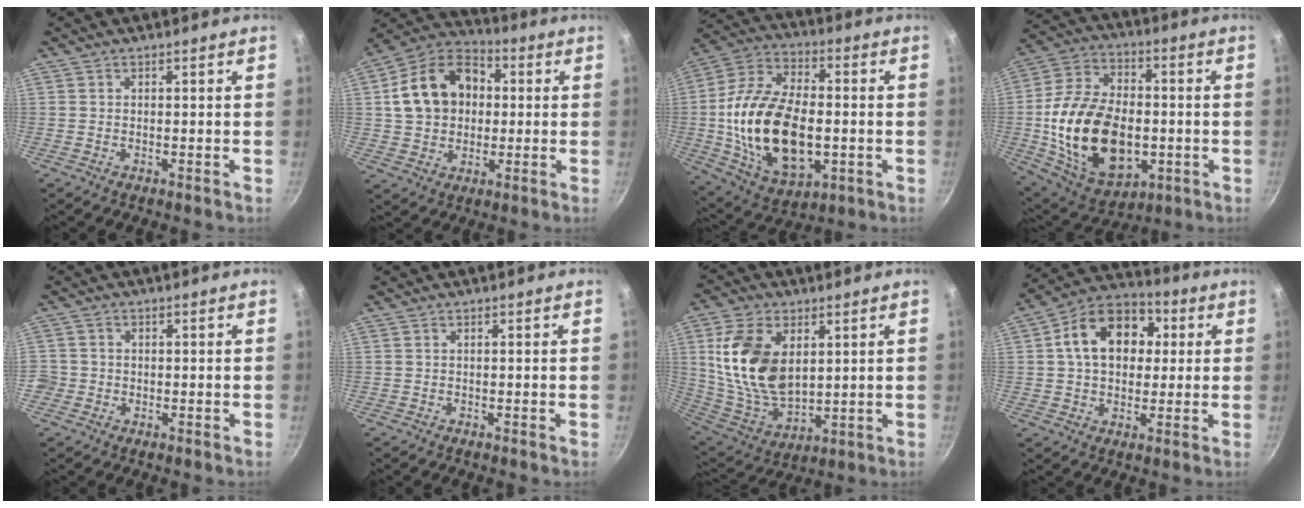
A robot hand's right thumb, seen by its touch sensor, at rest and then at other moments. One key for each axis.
{"total": 16.5, "fx": 2.1, "fy": 12.7, "fz": 10.2, "tx": -0.151, "ty": 0.031, "tz": 0.025}
{"total": 24.0, "fx": -2.3, "fy": 13.9, "fz": 19.4, "tx": -0.353, "ty": 0.018, "tz": -0.033}
{"total": 23.4, "fx": -2.9, "fy": 14.9, "fz": 17.8, "tx": -0.308, "ty": 0.016, "tz": -0.036}
{"total": 3.1, "fx": -0.9, "fy": 2.8, "fz": 0.9, "tx": -0.009, "ty": 0.011, "tz": -0.017}
{"total": 0.0}
{"total": 17.8, "fx": 4.3, "fy": 11.0, "fz": 13.3, "tx": -0.238, "ty": -0.028, "tz": 0.097}
{"total": 15.0, "fx": 2.8, "fy": 10.9, "fz": 9.9, "tx": -0.126, "ty": 0.025, "tz": 0.027}